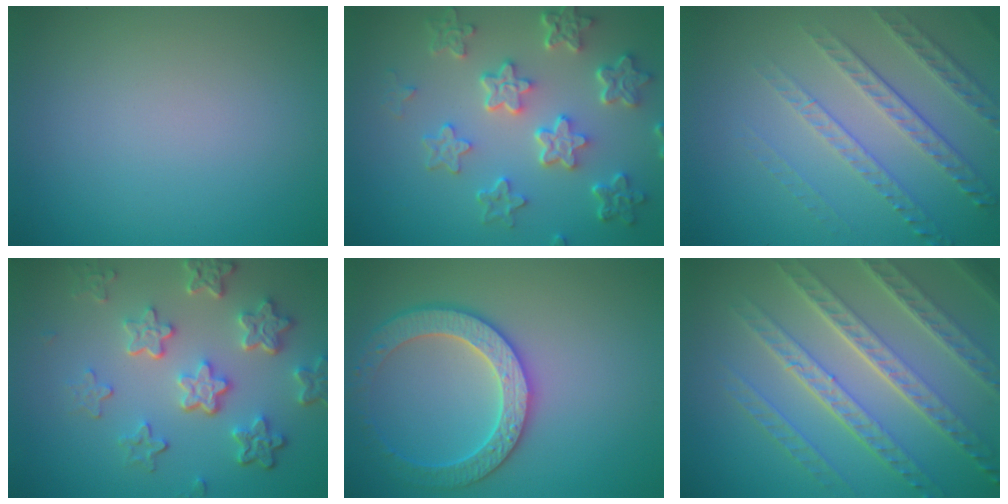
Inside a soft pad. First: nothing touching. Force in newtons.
{"total": 6.2, "press": 4.6, "slide": 4.2}
{"total": 4.8, "press": 3.4, "slide": 3.5}
{"total": 6.0, "press": 4.5, "slide": 4.0}
{"total": 3.9, "press": 3.9, "slide": 0.6}
{"total": 8.0, "press": 5.6, "slide": 5.8}